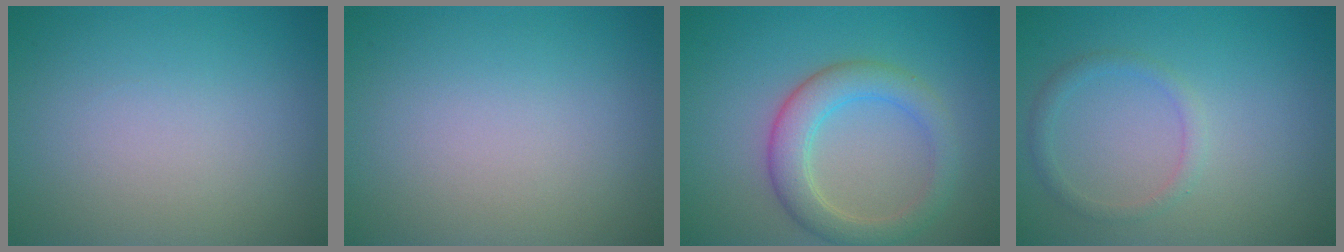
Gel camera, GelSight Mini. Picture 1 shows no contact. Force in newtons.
{"total": 0.0}
{"total": 4.4, "press": 4.4, "slide": 0.3}
{"total": 1.4, "press": 1.4, "slide": 0.2}